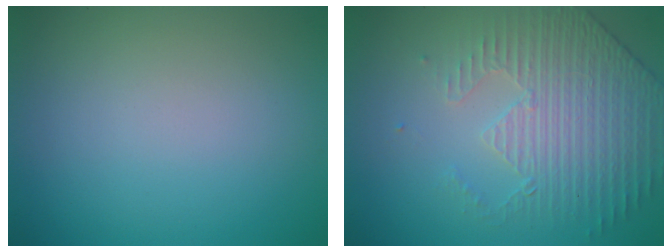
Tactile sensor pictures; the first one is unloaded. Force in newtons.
{"total": 4.4, "press": 3.6, "slide": 2.6}